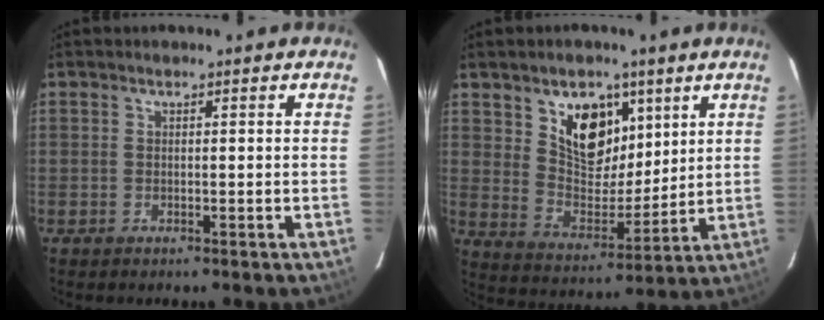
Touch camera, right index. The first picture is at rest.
{"total": 12.4, "force": [6.3, 7.7, 7.5], "torque": [-0.125, -0.003, 0.121]}